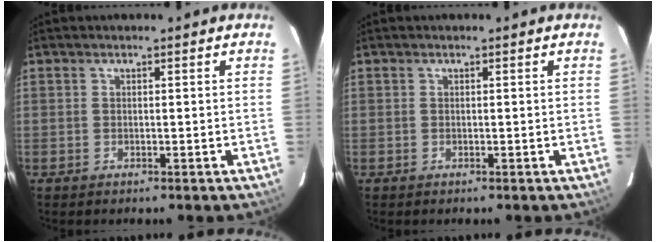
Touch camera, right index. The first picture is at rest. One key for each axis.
{"total": 0.0}